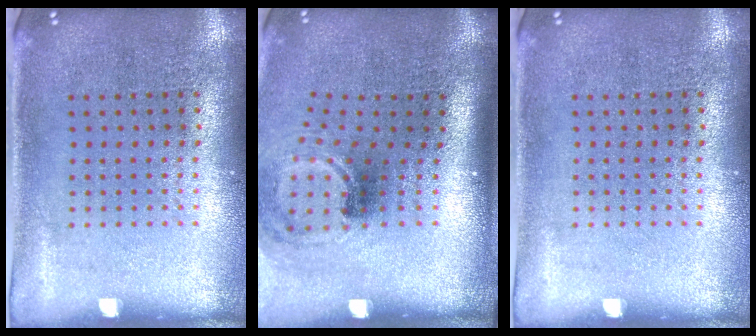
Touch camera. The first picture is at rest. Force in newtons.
{"total": 1.8, "press": 1.2, "slide": 1.4}
{"total": 0.0}